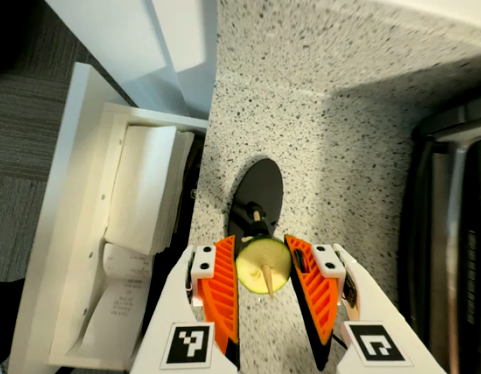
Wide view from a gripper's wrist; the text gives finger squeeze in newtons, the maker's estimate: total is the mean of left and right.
{"total": 9.8, "left": 9.7, "right": 10.0}